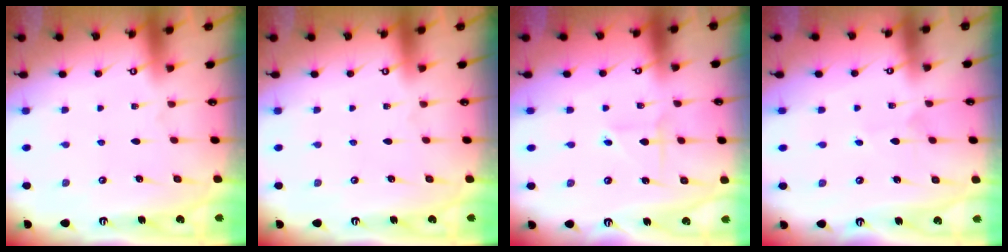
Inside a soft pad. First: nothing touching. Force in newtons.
{"total": 0.0}
{"total": 2.0, "press": 2.0, "slide": 0.1}
{"total": 2.1, "press": 2.1, "slide": 0.1}